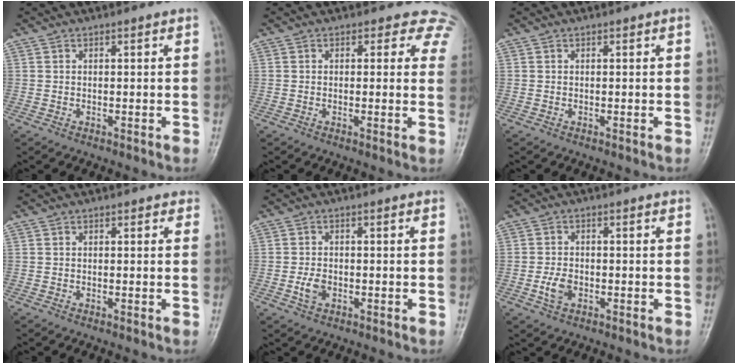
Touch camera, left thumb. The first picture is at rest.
{"total": 5.7, "force": [3.9, 3.6, 2.0], "torque": [0.016, -0.010, 0.017]}
{"total": 0.0}
{"total": 1.1, "force": [0.6, 0.6, 0.6], "torque": [0.000, 0.000, 0.002]}
{"total": 3.0, "force": [-1.0, 2.0, 2.0], "torque": [-0.037, 0.007, -0.018]}
{"total": 3.6, "force": [-1.3, 2.4, 2.4], "torque": [-0.045, 0.008, -0.022]}